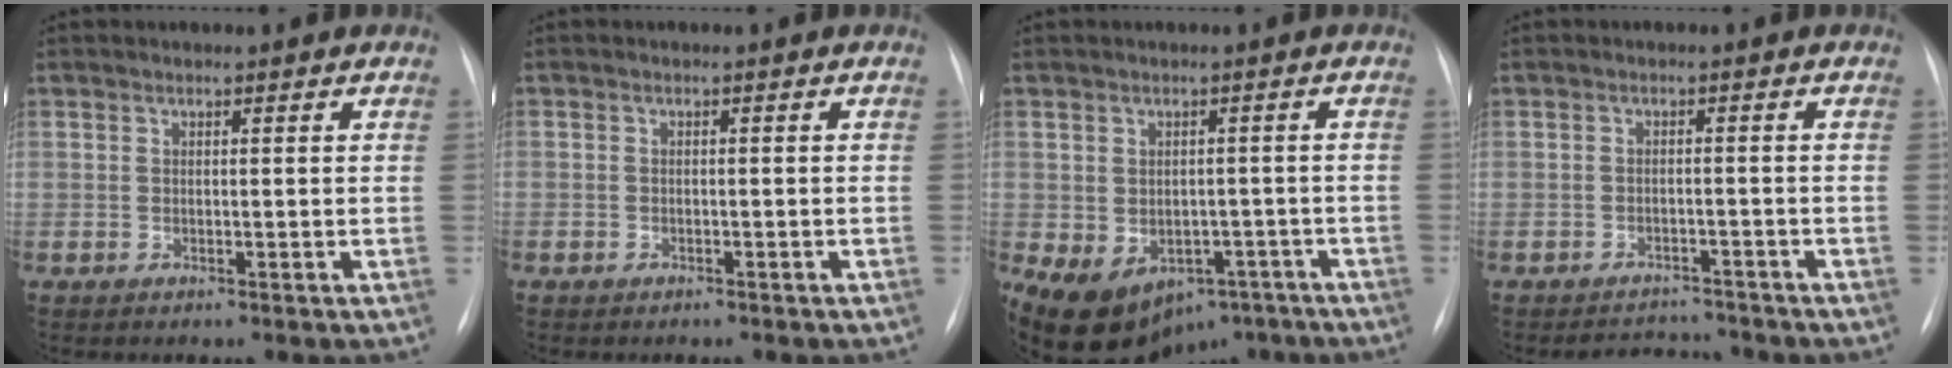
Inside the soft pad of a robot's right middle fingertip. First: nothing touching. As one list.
[{"total": 1.1, "force": [-0.8, 0.8, 0.1], "torque": [-0.009, 0.004, -0.012]}, {"total": 14.0, "force": [-8.0, 9.6, 6.3], "torque": [-0.125, 0.010, -0.100]}, {"total": 3.6, "force": [-3.5, 0.8, -0.4], "torque": [0.003, 0.004, -0.049]}]